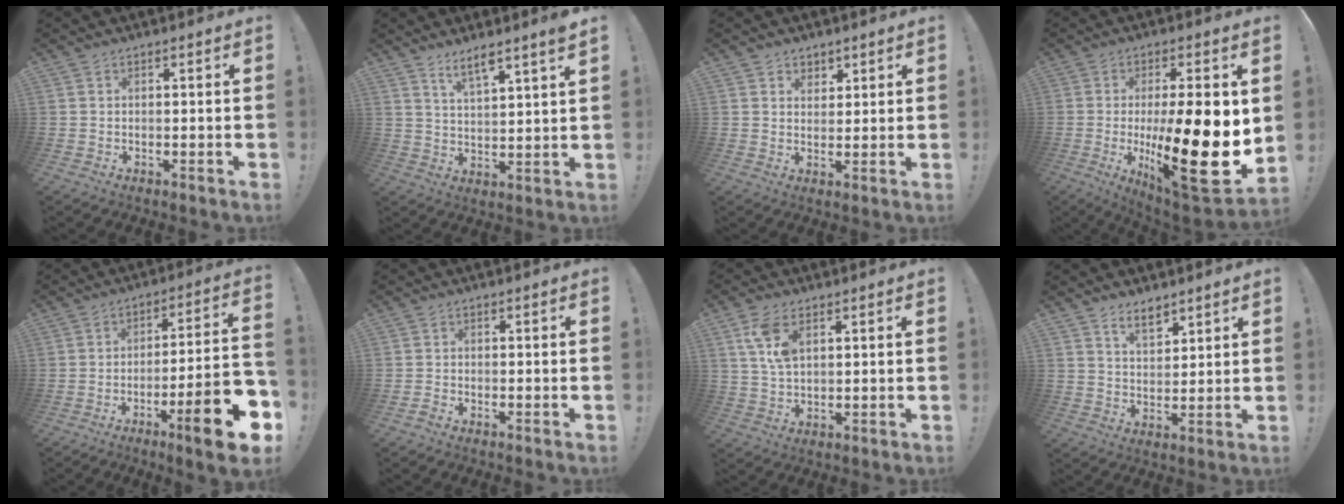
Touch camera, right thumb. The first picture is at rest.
{"total": 6.2, "force": [5.1, 0.5, 3.5], "torque": [-0.057, -0.032, 0.086]}
{"total": 3.5, "force": [2.4, 2.6, 0.1], "torque": [0.001, -0.013, 0.042]}
{"total": 23.4, "force": [-1.6, 4.9, 22.8], "torque": [-0.374, -0.017, -0.017]}
{"total": 17.5, "force": [-8.2, 2.4, 15.2], "torque": [-0.222, 0.040, -0.124]}
{"total": 1.4, "force": [-1.3, 0.2, 0.5], "torque": [-0.014, 0.006, -0.023]}
{"total": 7.9, "force": [3.6, 4.0, 5.8], "torque": [-0.101, -0.014, 0.064]}
{"total": 6.4, "force": [5.0, 2.9, 2.9], "torque": [-0.048, -0.028, 0.090]}